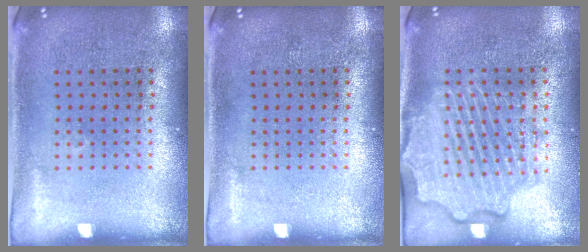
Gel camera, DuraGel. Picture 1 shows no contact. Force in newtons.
{"total": 0.0}
{"total": 3.4, "press": 3.4, "slide": 0.4}